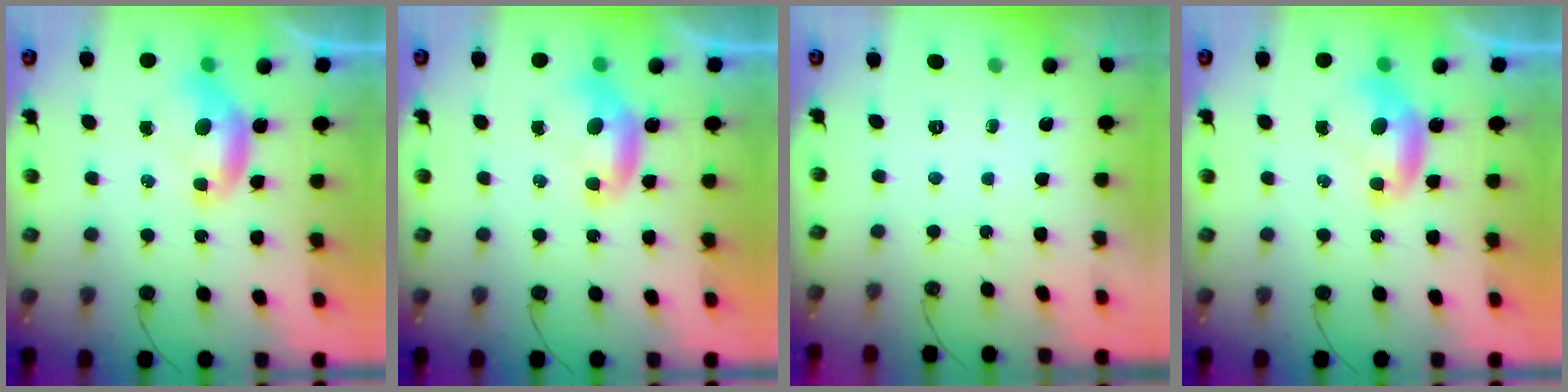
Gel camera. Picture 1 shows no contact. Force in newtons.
{"total": 0.0}
{"total": 0.0}
{"total": 0.0}